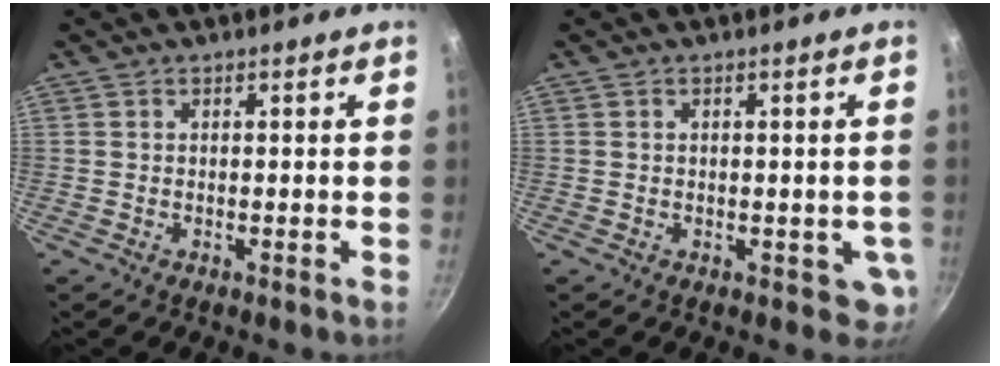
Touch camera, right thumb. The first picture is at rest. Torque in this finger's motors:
{"motor_torque": [-0.15, -0.05, 0.05, 0.43, -0.01]}